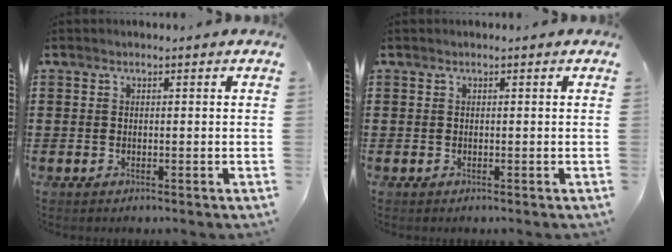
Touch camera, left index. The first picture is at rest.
{"total": 0.0}